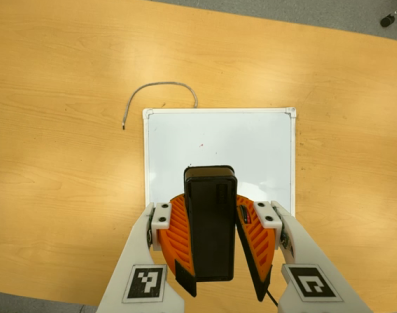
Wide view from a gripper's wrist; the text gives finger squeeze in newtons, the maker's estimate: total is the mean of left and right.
{"total": 9.6, "left": 9.4, "right": 9.8}